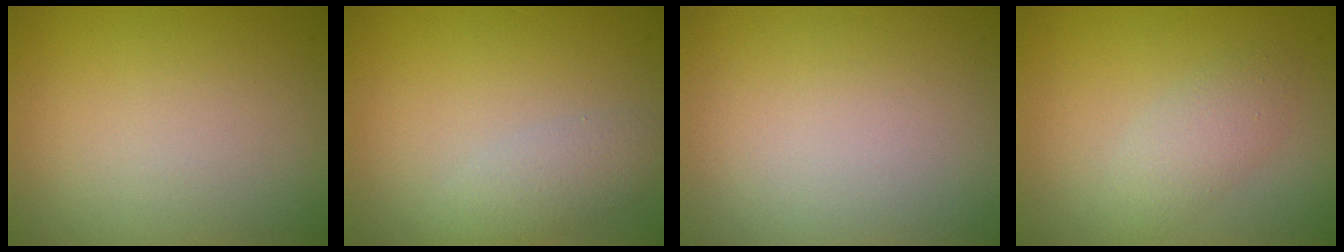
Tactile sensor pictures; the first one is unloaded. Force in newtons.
{"total": 2.3, "press": 2.3, "slide": 0.2}
{"total": 0.0}
{"total": 2.1, "press": 2.1, "slide": 0.1}